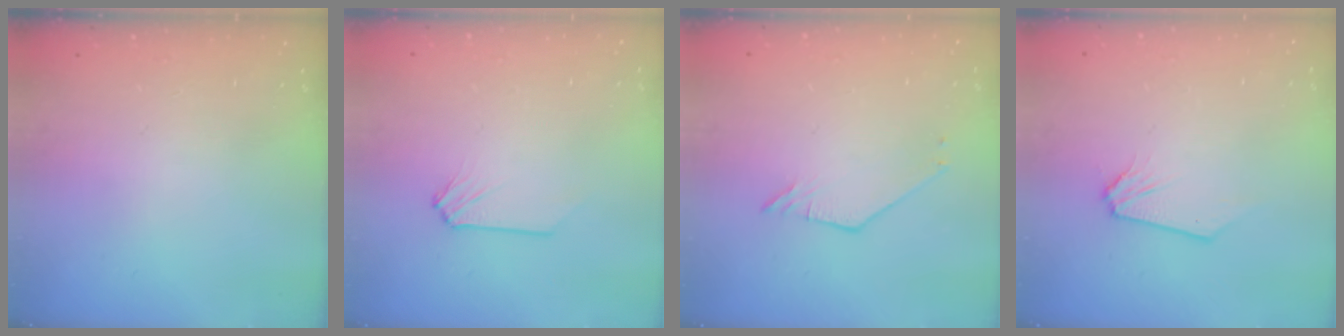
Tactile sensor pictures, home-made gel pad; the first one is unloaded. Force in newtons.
{"total": 0.0}
{"total": 2.2, "press": 2.2, "slide": 0.1}
{"total": 0.0}